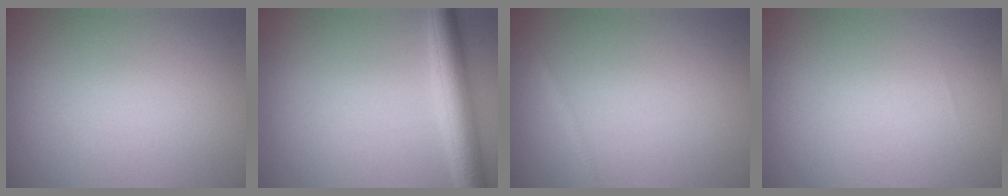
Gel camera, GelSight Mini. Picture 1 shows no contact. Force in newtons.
{"total": 4.4, "press": 4.4, "slide": 0.2}
{"total": 0.6, "press": 0.6, "slide": 0.1}
{"total": 0.0}